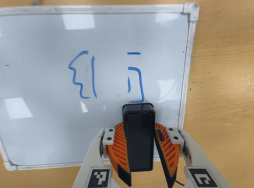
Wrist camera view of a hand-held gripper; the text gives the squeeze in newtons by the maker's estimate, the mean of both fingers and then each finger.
{"total": 8.8, "left": 9.1, "right": 8.6}